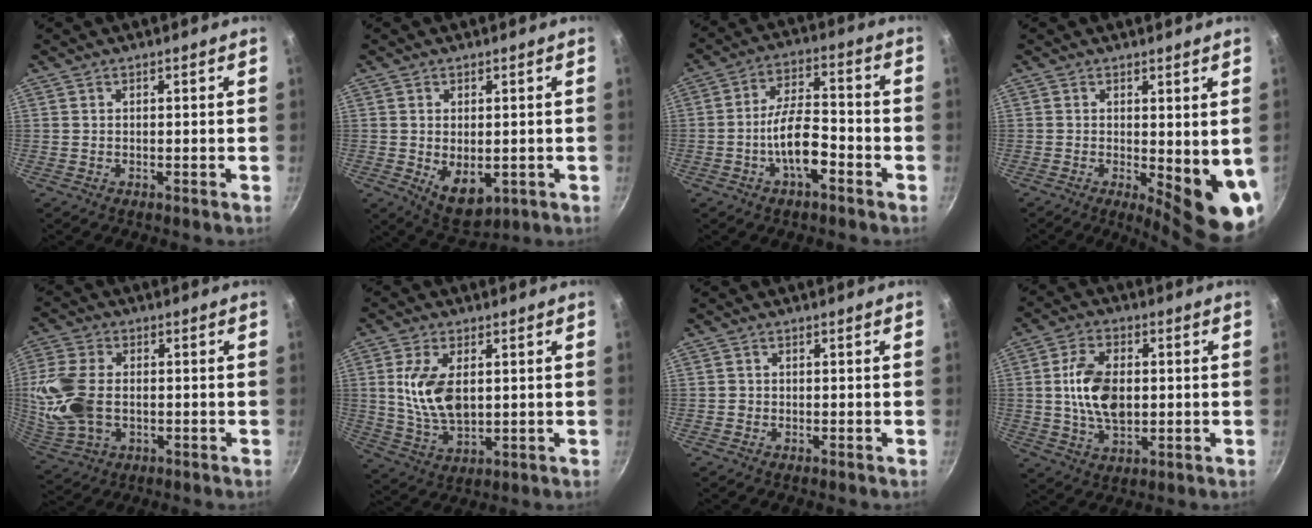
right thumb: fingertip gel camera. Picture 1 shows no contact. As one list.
[{"total": 7.5, "force": [-1.4, 4.3, 6.0], "torque": [-0.082, -0.014, -0.005]}, {"total": 9.8, "force": [-3.6, 4.3, 8.1], "torque": [-0.140, 0.036, -0.067]}, {"total": 12.1, "force": [-2.5, 3.9, 11.2], "torque": [-0.136, -0.024, -0.019]}, {"total": 14.0, "force": [-0.6, 9.2, 10.6], "torque": [-0.247, 0.002, -0.003]}, {"total": 10.7, "force": [1.7, 5.8, 8.8], "torque": [-0.170, -0.012, 0.042]}, {"total": 0.8, "force": [-0.2, 0.7, 0.1], "torque": [0.001, 0.003, -0.004]}, {"total": 11.4, "force": [0.6, 6.8, 9.2], "torque": [-0.163, 0.001, 0.016]}]